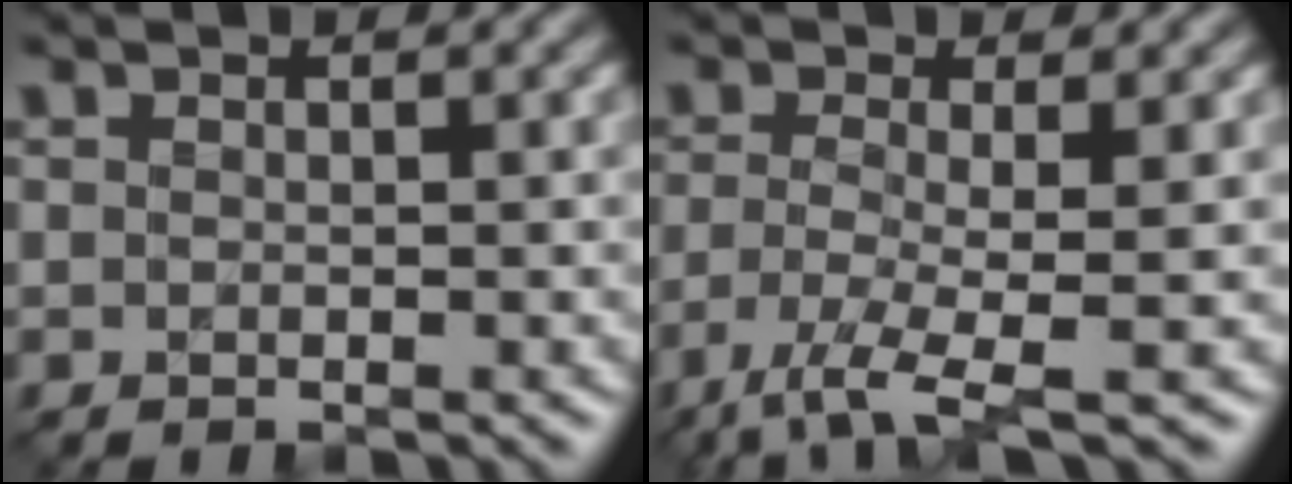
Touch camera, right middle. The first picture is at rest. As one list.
[{"total": 4.3, "force": [-1.8, 0.9, 3.8], "torque": [-0.079, -0.006, -0.046]}]